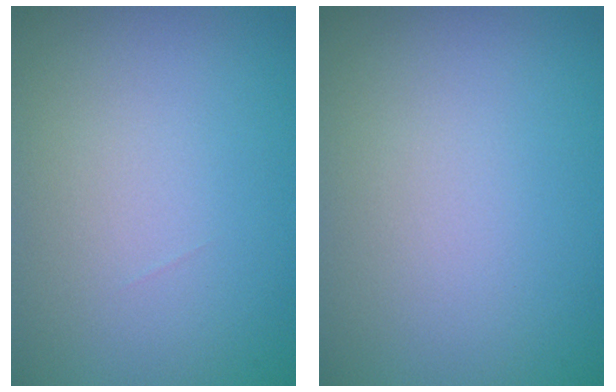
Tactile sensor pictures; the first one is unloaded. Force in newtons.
{"total": 0.0}